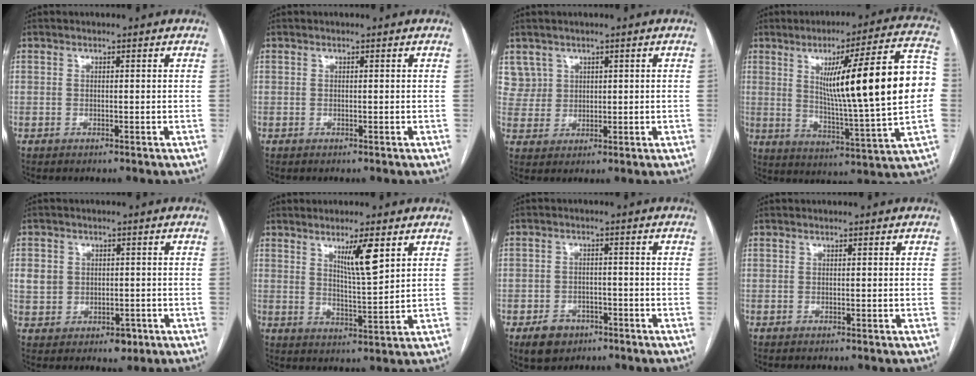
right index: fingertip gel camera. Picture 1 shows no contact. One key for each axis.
{"total": 0.0}
{"total": 4.4, "fx": 2.6, "fy": 3.6, "fz": -0.5, "tx": 0.021, "ty": 0.007, "tz": 0.055}
{"total": 22.8, "fx": 2.9, "fy": 0.3, "fz": 22.6, "tx": -0.305, "ty": 0.013, "tz": 0.035}
{"total": 6.9, "fx": -0.6, "fy": 6.0, "fz": 3.3, "tx": -0.053, "ty": 0.013, "tz": 0.007}
{"total": 6.4, "fx": 3.4, "fy": 0.3, "fz": 5.5, "tx": -0.094, "ty": -0.011, "tz": 0.061}
{"total": 5.0, "fx": -2.9, "fy": 3.7, "fz": 1.7, "tx": -0.027, "ty": 0.006, "tz": -0.038}
{"total": 0.0}